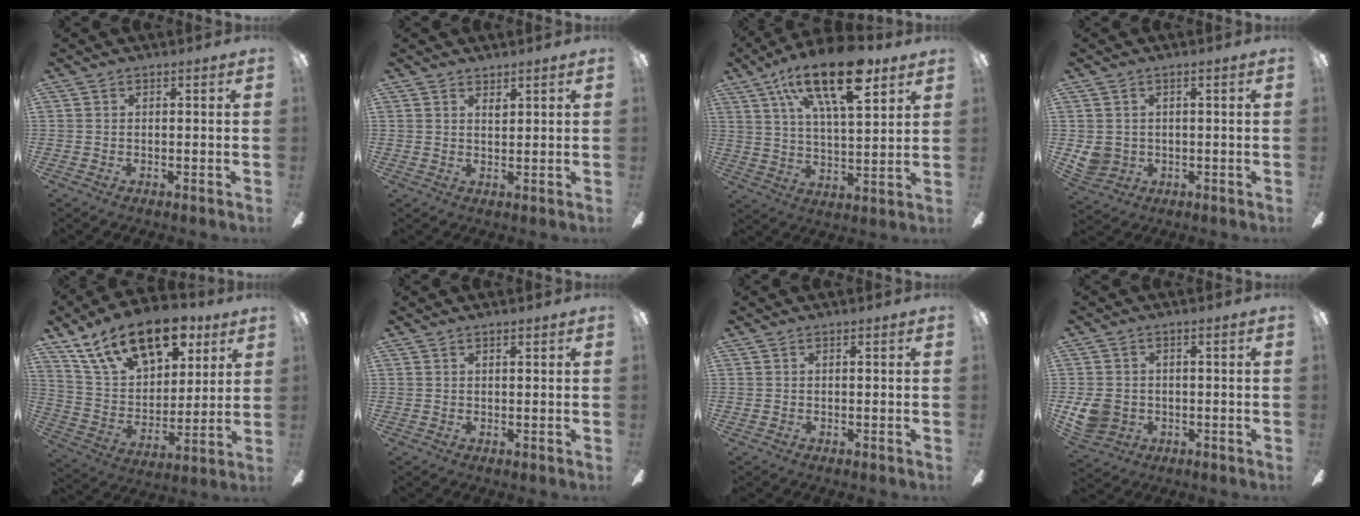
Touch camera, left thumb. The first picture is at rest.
{"total": 1.7, "force": [1.5, 0.6, 0.6], "torque": [-0.004, -0.004, 0.026]}
{"total": 21.0, "force": [12.2, 8.0, 15.1], "torque": [-0.255, -0.042, 0.199]}
{"total": 4.2, "force": [0.6, 4.0, 1.2], "torque": [-0.028, 0.004, 0.013]}
{"total": 21.3, "force": [13.1, 11.2, 12.5], "torque": [-0.210, -0.056, 0.235]}
{"total": 0.9, "force": [0.8, 0.2, 0.4], "torque": [-0.009, 0.000, 0.015]}
{"total": 0.0}
{"total": 6.6, "force": [-0.7, 5.8, 3.1], "torque": [-0.075, 0.010, -0.011]}